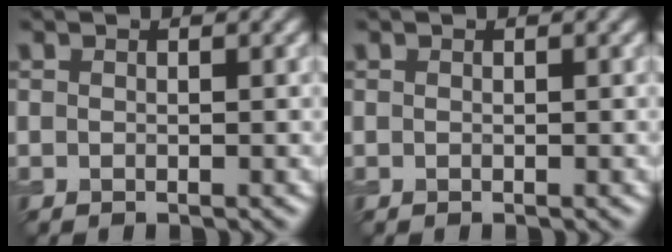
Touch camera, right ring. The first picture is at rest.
{"total": 0.0}